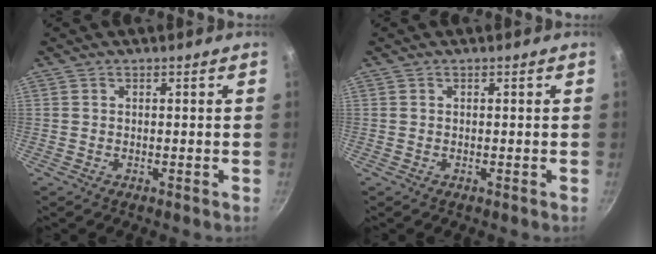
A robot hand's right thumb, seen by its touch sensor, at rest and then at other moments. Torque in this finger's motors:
{"motor_torque": [-0.15, 0.16, 0.00, 0.00, 0.00]}